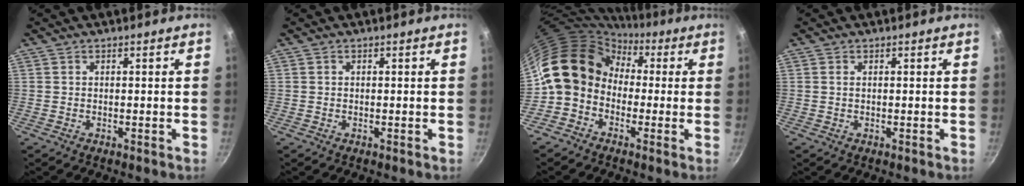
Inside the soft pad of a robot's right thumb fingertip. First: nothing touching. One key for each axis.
{"total": 0.0}
{"total": 13.1, "fx": 0.1, "fy": 10.9, "fz": 7.2, "tx": -0.091, "ty": 0.038, "tz": -0.025}
{"total": 0.7, "fx": 0.2, "fy": 0.4, "fz": 0.6, "tx": -0.010, "ty": 0.001, "tz": 0.003}